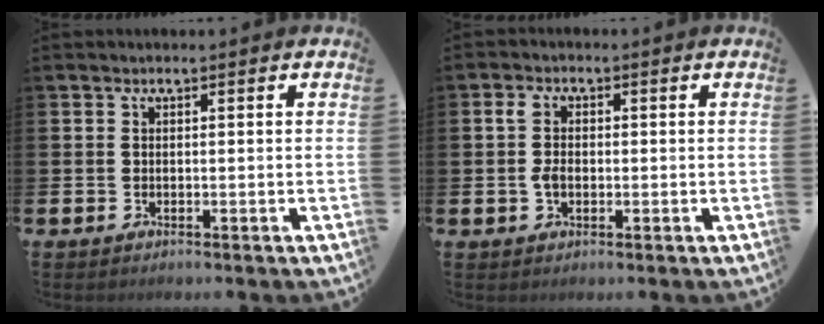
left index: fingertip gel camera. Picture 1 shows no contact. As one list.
[{"total": 3.2, "force": [0.2, 2.1, 2.4], "torque": [-0.036, 0.005, -0.002]}]